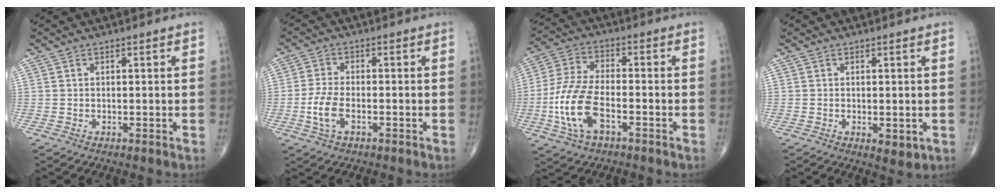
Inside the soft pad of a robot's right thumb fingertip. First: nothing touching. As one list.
[{"total": 5.5, "force": [-1.8, 2.7, 4.4], "torque": [-0.098, 0.010, -0.034]}, {"total": 12.1, "force": [-4.0, 5.7, 9.9], "torque": [-0.214, 0.020, -0.078]}, {"total": 2.8, "force": [-0.5, 1.3, 2.4], "torque": [-0.030, -0.008, -0.003]}]